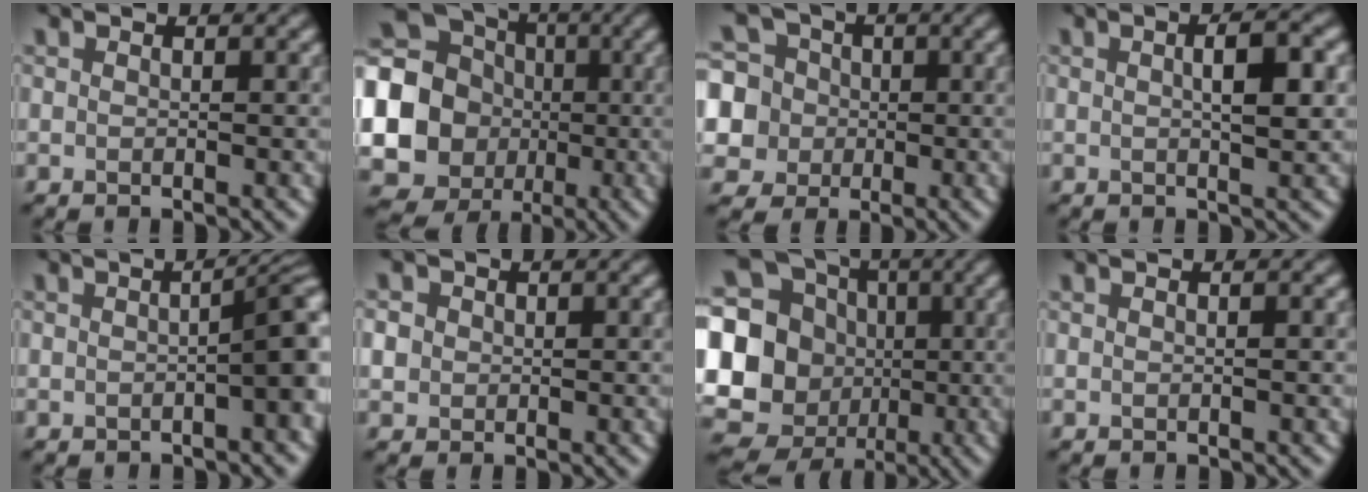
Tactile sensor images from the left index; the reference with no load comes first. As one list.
[{"total": 18.9, "force": [-1.1, 17.7, 6.3], "torque": [-0.170, 0.004, -0.057]}, {"total": 8.2, "force": [0.4, 7.7, 2.7], "torque": [-0.087, 0.031, -0.015]}, {"total": 3.9, "force": [0.6, 0.8, 3.7], "torque": [-0.058, 0.006, 0.007]}, {"total": 4.5, "force": [-0.8, 1.1, 4.2], "torque": [-0.046, 0.014, -0.010]}, {"total": 2.5, "force": [0.2, 2.3, 0.9], "torque": [-0.013, 0.017, -0.001]}, {"total": 21.8, "force": [-2.4, 20.6, 6.8], "torque": [-0.177, 0.002, -0.094]}, {"total": 0.6, "force": [0.0, 0.2, 0.6], "torque": [-0.008, 0.000, -0.005]}]